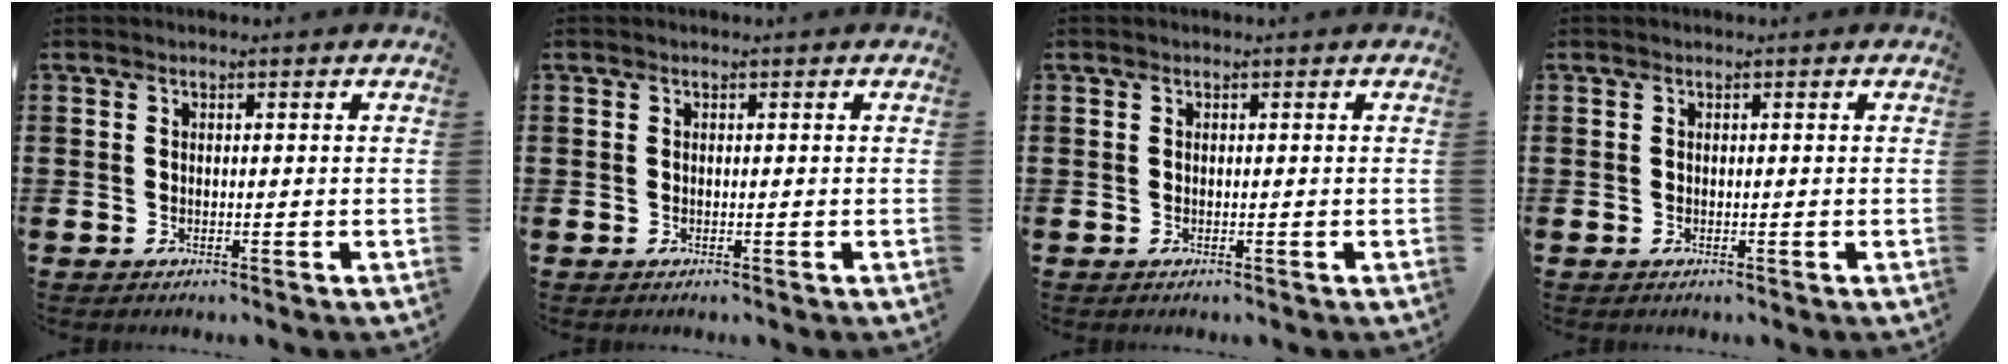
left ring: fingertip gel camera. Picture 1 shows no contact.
{"total": 0.0}
{"total": 0.0}
{"total": 0.0}